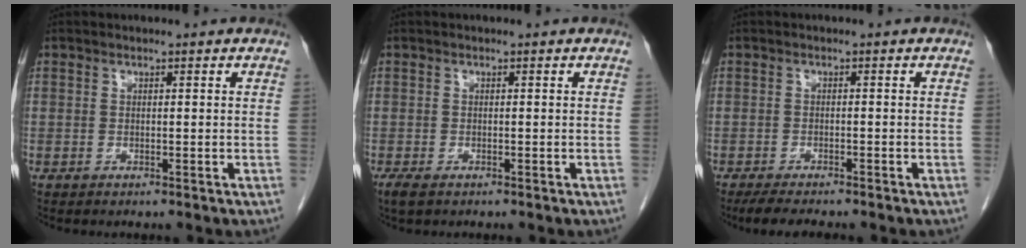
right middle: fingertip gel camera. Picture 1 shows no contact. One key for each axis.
{"total": 2.0, "fx": -1.3, "fy": 0.8, "fz": 1.3, "tx": -0.030, "ty": -0.006, "tz": -0.019}
{"total": 4.6, "fx": -3.9, "fy": 0.5, "fz": 2.3, "tx": -0.043, "ty": -0.014, "tz": -0.061}